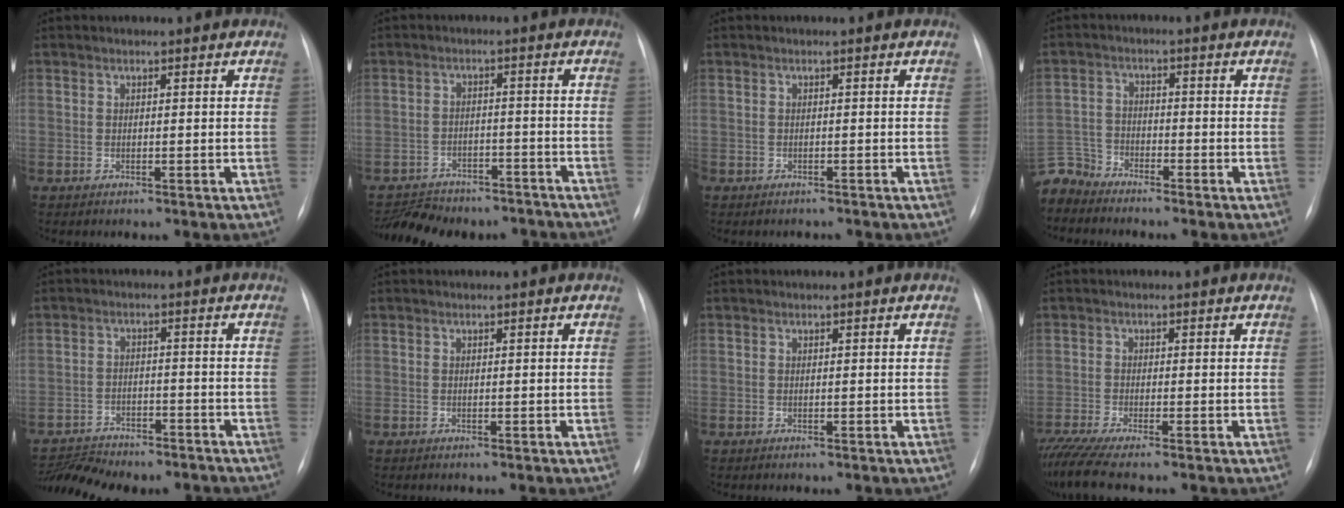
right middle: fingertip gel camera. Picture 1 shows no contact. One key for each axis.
{"total": 13.7, "fx": -11.9, "fy": 5.5, "fz": 3.8, "tx": -0.078, "ty": 0.009, "tz": -0.152}
{"total": 2.0, "fx": -1.7, "fy": 1.0, "fz": 0.3, "tx": -0.008, "ty": -0.001, "tz": -0.023}
{"total": 5.3, "fx": -5.1, "fy": 1.0, "fz": -0.7, "tx": 0.017, "ty": -0.001, "tz": -0.104}
{"total": 10.2, "fx": -9.6, "fy": 2.5, "fz": 2.4, "tx": -0.042, "ty": 0.013, "tz": -0.135}
{"total": 0.0}
{"total": 0.0}
{"total": 5.2, "fx": -4.3, "fy": -0.4, "fz": 2.9, "tx": -0.053, "ty": -0.016, "tz": -0.078}